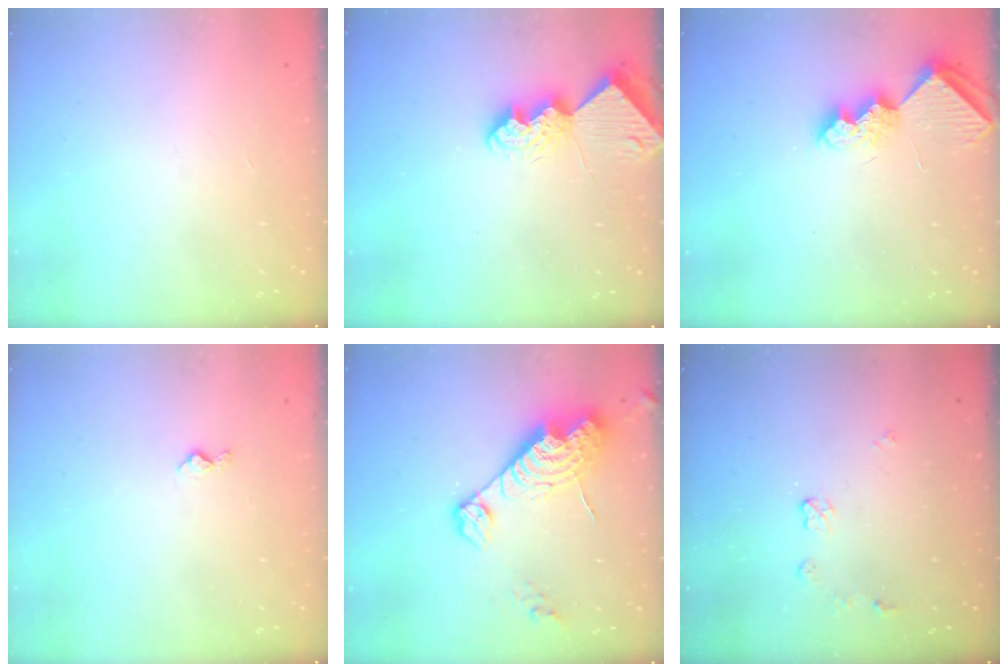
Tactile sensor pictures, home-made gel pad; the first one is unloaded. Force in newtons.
{"total": 8.3, "press": 8.3, "slide": 1.0}
{"total": 7.8, "press": 7.8, "slide": 0.2}
{"total": 3.3, "press": 3.3, "slide": 0.4}
{"total": 15.4, "press": 15.4, "slide": 1.4}
{"total": 5.3, "press": 5.3, "slide": 0.1}